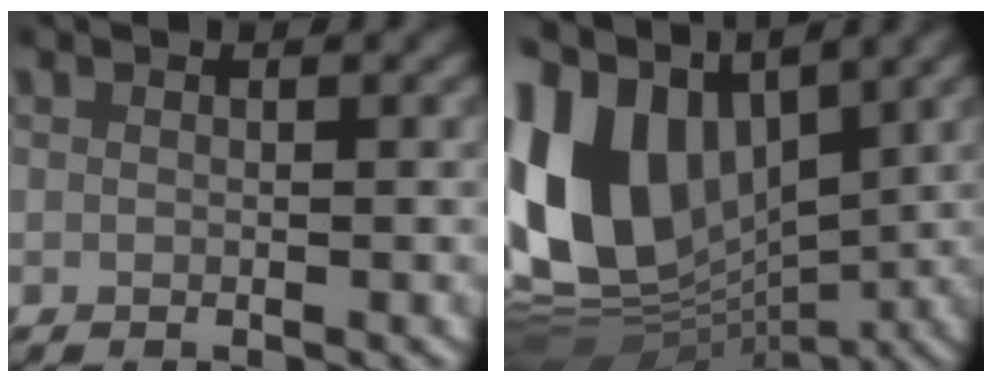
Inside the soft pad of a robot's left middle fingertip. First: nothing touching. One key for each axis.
{"total": 15.9, "fx": 0.4, "fy": 11.3, "fz": 11.2, "tx": -0.235, "ty": -0.031, "tz": 0.021}